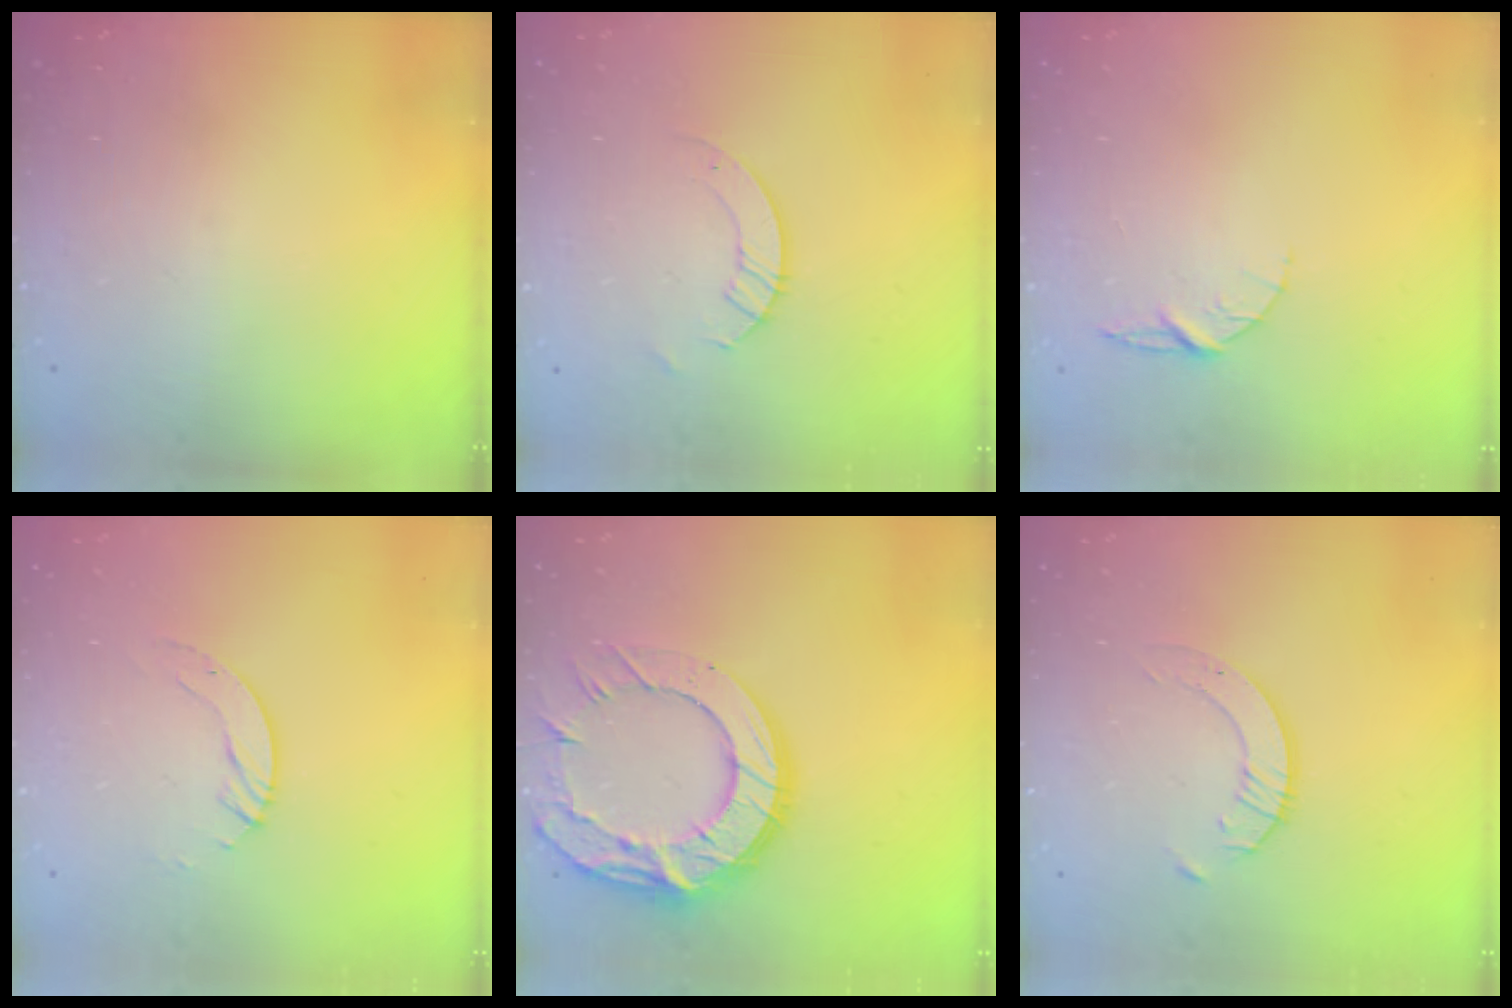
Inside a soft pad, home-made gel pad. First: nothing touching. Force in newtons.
{"total": 2.6, "press": 2.6, "slide": 0.2}
{"total": 5.1, "press": 5.1, "slide": 0.4}
{"total": 3.0, "press": 3.0, "slide": 0.2}
{"total": 18.8, "press": 18.7, "slide": 1.6}
{"total": 2.3, "press": 2.3, "slide": 0.2}